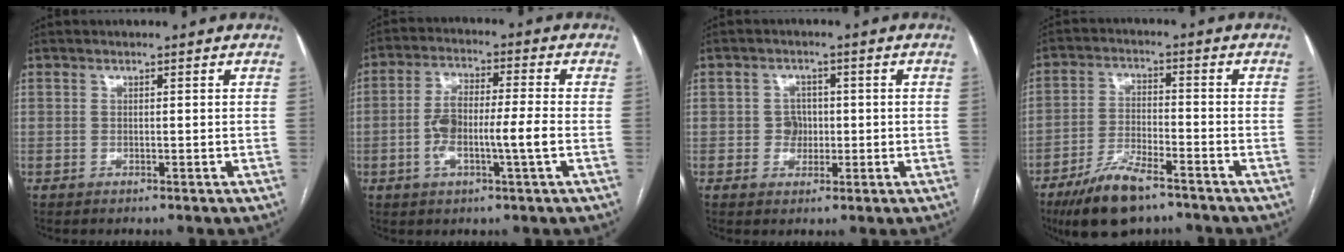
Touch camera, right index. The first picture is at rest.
{"total": 8.3, "force": [-1.8, 1.1, 8.1], "torque": [-0.161, 0.017, -0.035]}
{"total": 3.1, "force": [-0.2, 2.9, 1.0], "torque": [-0.008, 0.010, 0.000]}
{"total": 10.1, "force": [-7.1, 2.8, 6.5], "torque": [-0.128, -0.016, -0.127]}